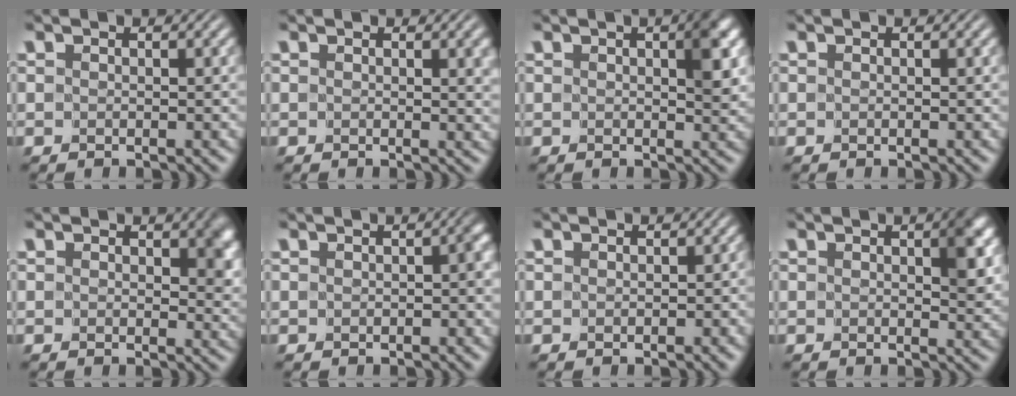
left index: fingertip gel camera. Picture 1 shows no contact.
{"total": 1.8, "force": [0.4, 0.8, 1.5], "torque": [-0.015, -0.002, 0.005]}
{"total": 3.3, "force": [0.7, 1.6, 2.9], "torque": [-0.035, 0.002, 0.007]}
{"total": 0.0}
{"total": 3.3, "force": [0.8, 2.1, 2.4], "torque": [-0.024, -0.005, 0.007]}
{"total": 1.2, "force": [-0.3, 0.6, 1.0], "torque": [-0.012, 0.004, -0.005]}
{"total": 0.6, "force": [-0.2, 0.6, 0.1], "torque": [0.006, -0.002, -0.005]}
{"total": 3.7, "force": [0.8, 1.9, 3.0], "torque": [-0.036, 0.000, 0.009]}